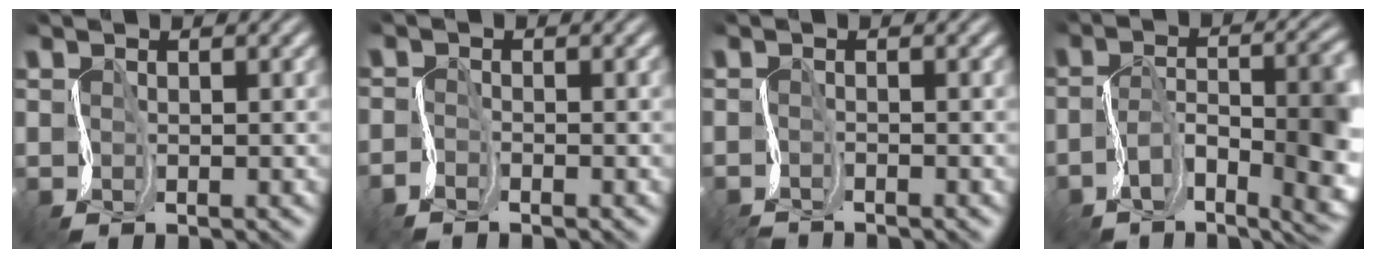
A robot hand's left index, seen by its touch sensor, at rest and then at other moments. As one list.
[{"total": 1.2, "force": [-1.1, 0.1, 0.3], "torque": [-0.011, -0.003, -0.029]}, {"total": 1.3, "force": [-1.2, -0.4, -0.3], "torque": [0.001, -0.004, -0.028]}, {"total": 10.9, "force": [-3.8, 4.3, 9.3], "torque": [-0.144, -0.008, -0.054]}]